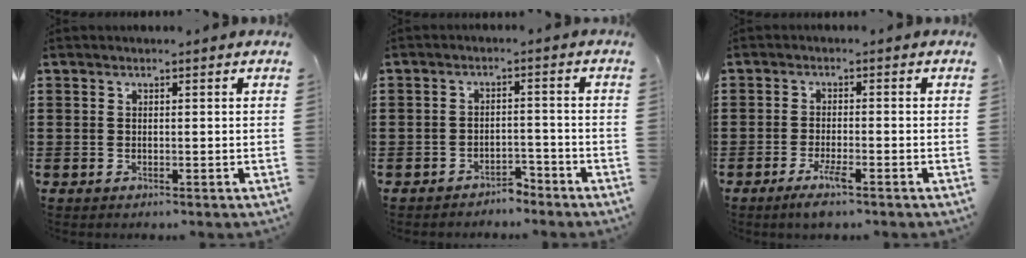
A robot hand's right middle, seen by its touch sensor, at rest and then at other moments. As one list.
[{"total": 3.0, "force": [-2.9, 0.5, 0.1], "torque": [-0.010, 0.001, -0.061]}, {"total": 3.4, "force": [-2.0, 0.3, 2.7], "torque": [-0.058, -0.008, -0.038]}]